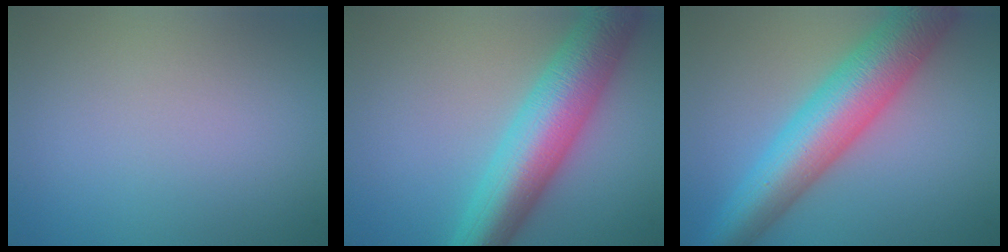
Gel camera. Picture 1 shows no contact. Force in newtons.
{"total": 9.0, "press": 9.0, "slide": 0.2}
{"total": 9.5, "press": 9.5, "slide": 0.1}